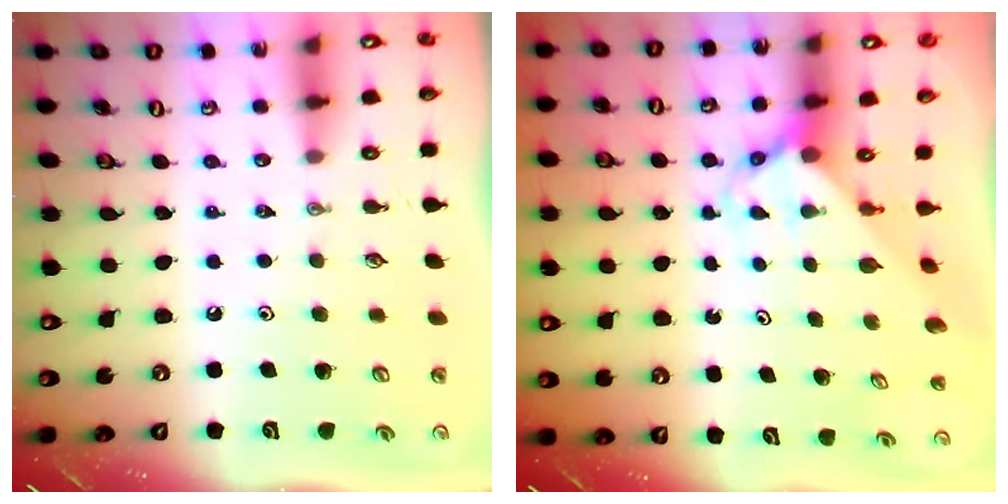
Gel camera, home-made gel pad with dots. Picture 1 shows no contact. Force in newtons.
{"total": 3.4, "press": 3.4, "slide": 0.3}